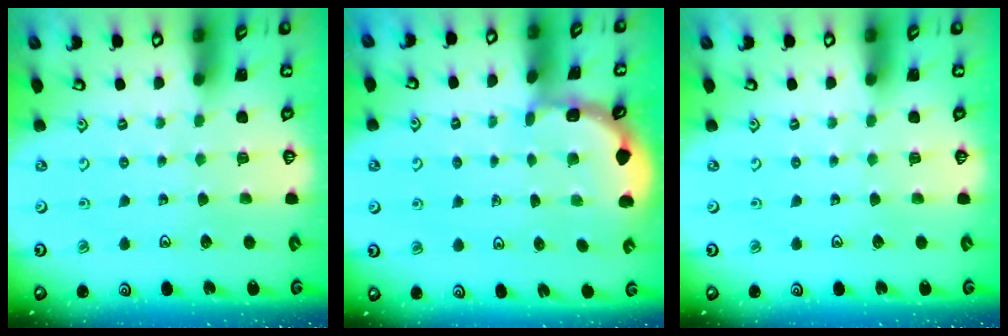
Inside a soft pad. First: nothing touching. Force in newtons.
{"total": 2.1, "press": 2.1, "slide": 0.2}
{"total": 0.0}